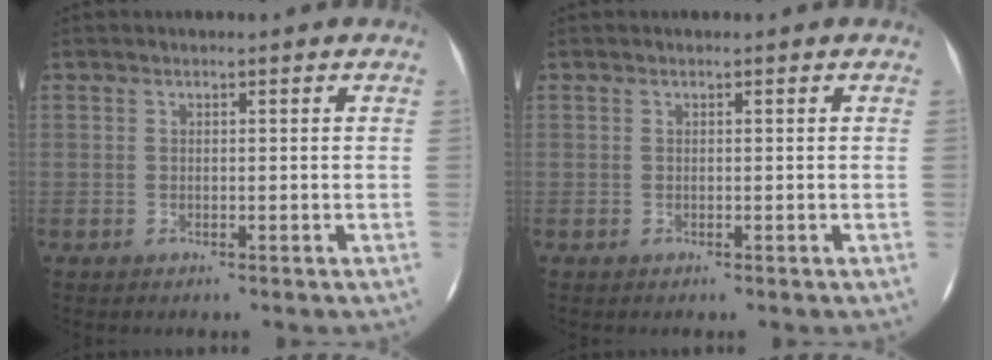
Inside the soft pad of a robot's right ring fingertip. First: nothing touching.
{"total": 0.0}